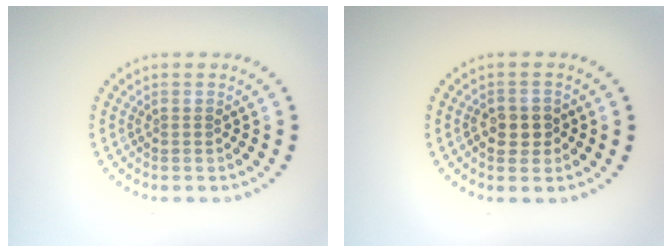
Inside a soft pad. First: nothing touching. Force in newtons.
{"total": 2.4, "press": 2.4, "slide": 0.4}